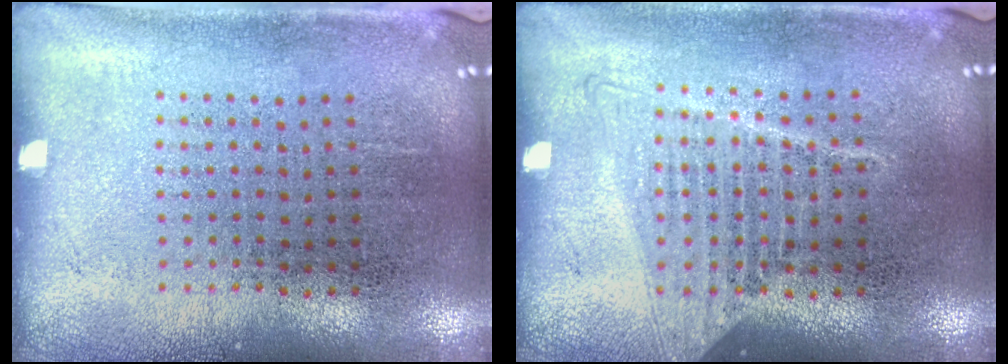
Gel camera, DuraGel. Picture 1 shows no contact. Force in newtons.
{"total": 1.2, "press": 1.1, "slide": 0.5}